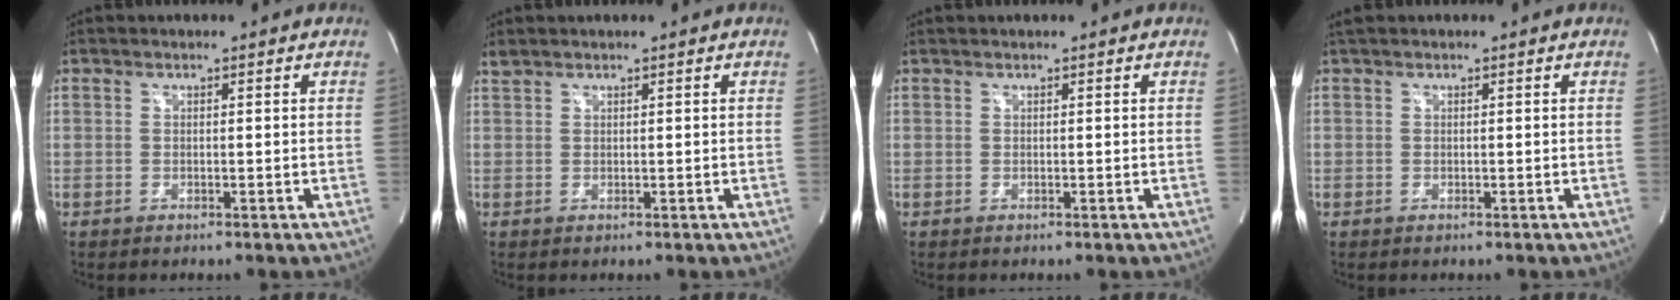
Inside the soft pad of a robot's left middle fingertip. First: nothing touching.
{"total": 0.6, "force": [0.6, 0.0, 0.0], "torque": [-0.005, 0.003, 0.016]}
{"total": 0.0}
{"total": 1.1, "force": [0.4, 1.0, 0.3], "torque": [0.001, 0.003, 0.003]}